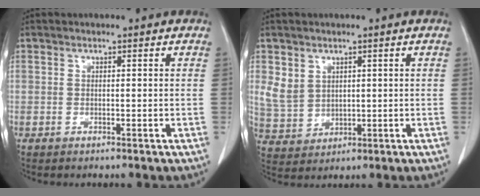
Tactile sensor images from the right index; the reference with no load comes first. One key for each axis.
{"total": 4.9, "fx": 1.9, "fy": 4.0, "fz": 1.9, "tx": -0.043, "ty": 0.008, "tz": 0.055}